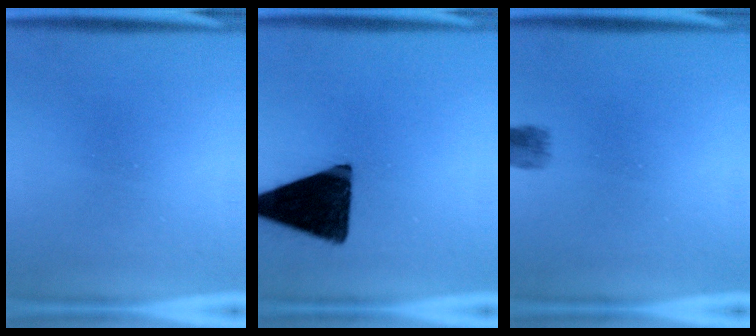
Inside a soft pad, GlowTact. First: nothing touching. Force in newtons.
{"total": 17.4}
{"total": 1.3}